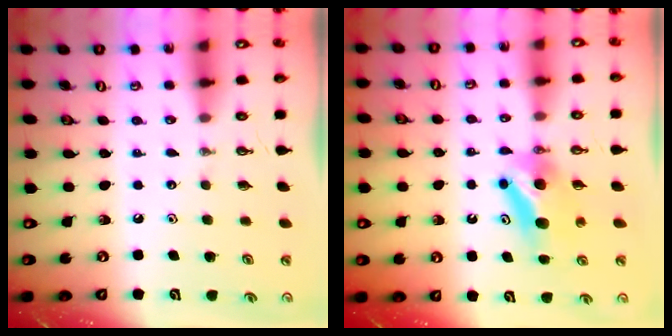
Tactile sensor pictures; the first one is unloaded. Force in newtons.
{"total": 8.0, "press": 6.8, "slide": 4.1}